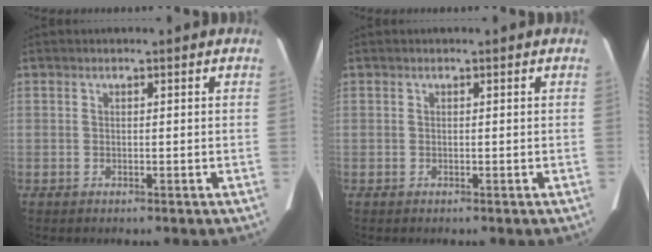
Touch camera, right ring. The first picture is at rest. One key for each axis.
{"total": 0.0}